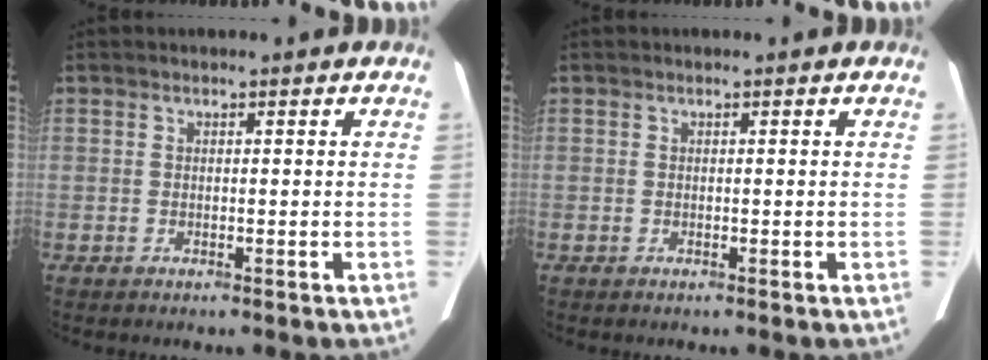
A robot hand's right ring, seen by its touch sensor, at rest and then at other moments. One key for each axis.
{"total": 0.0}